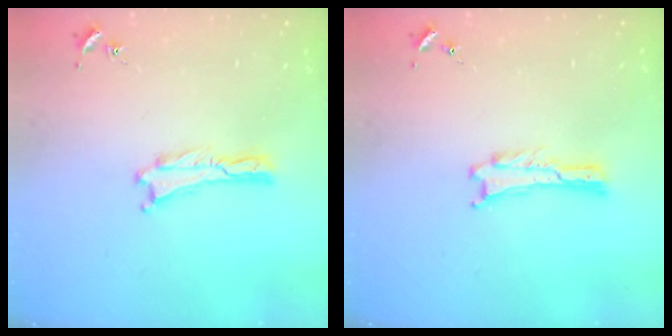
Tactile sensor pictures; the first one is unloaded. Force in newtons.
{"total": 0.0}